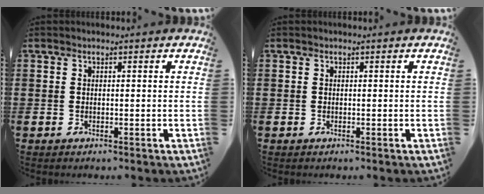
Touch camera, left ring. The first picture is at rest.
{"total": 0.0}